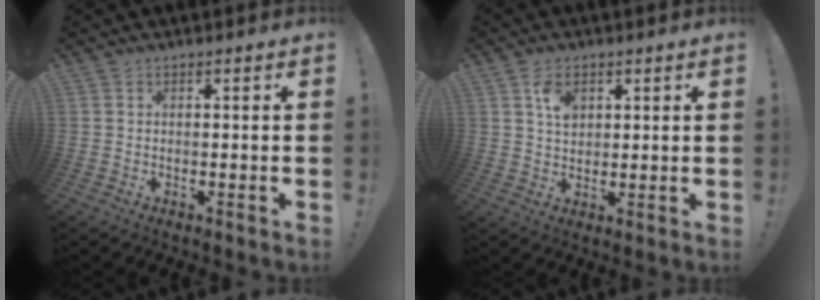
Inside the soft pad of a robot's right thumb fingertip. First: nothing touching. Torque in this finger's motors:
{"motor_torque": [-0.04, -0.08, 0.50, 0.28, -0.01]}